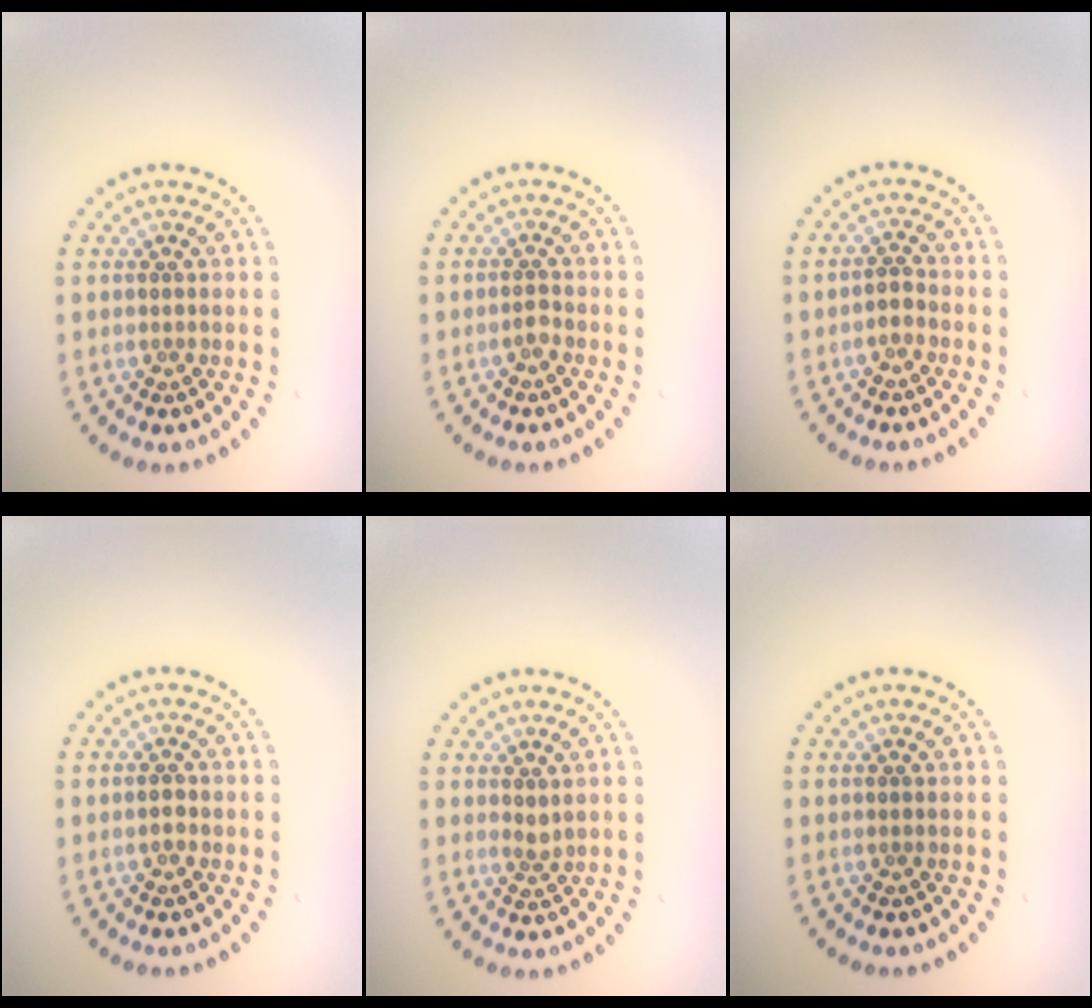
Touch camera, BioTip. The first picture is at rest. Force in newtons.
{"total": 0.9, "press": 0.6, "slide": 0.6}
{"total": 1.2, "press": 0.9, "slide": 0.7}
{"total": 1.0, "press": 1.0, "slide": 0.2}
{"total": 0.9, "press": 0.6, "slide": 0.6}
{"total": 0.0}